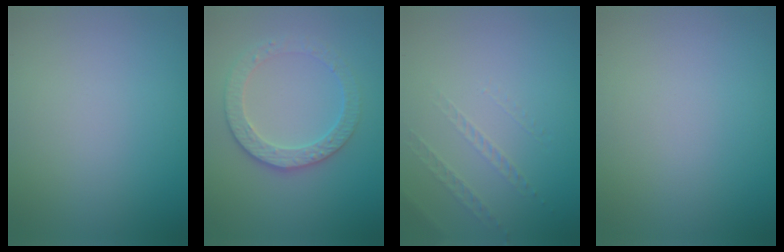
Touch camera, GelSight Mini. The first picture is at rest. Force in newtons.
{"total": 3.3, "press": 3.1, "slide": 1.2}
{"total": 1.1, "press": 0.6, "slide": 0.9}
{"total": 0.0}